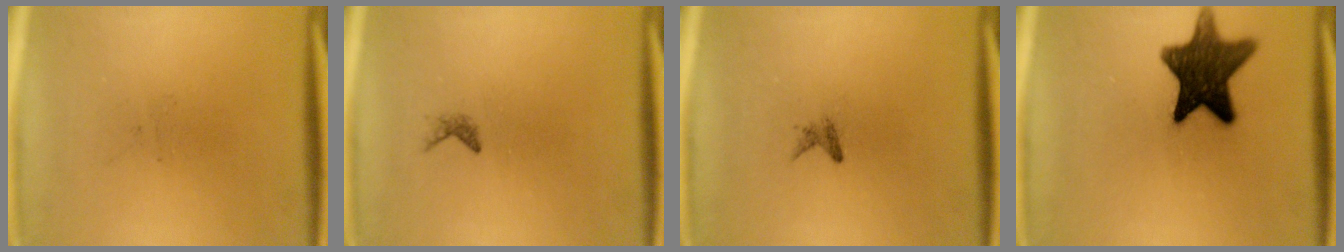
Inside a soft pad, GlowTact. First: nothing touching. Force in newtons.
{"total": 0.6}
{"total": 0.9}
{"total": 13.3}